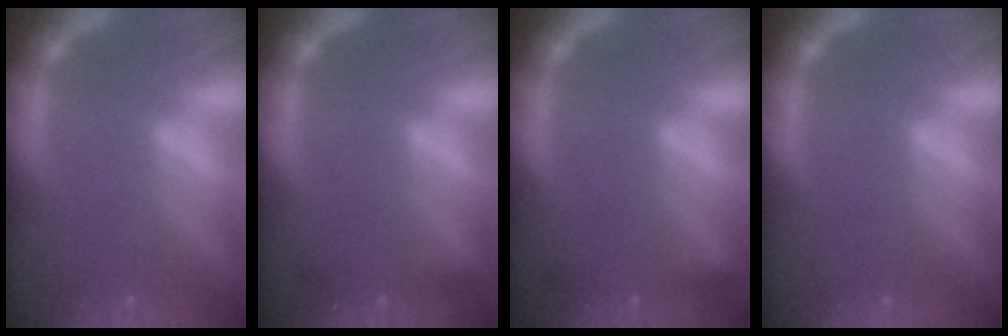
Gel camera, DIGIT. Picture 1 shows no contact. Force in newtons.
{"total": 1.9}
{"total": 2.4}
{"total": 0.0}